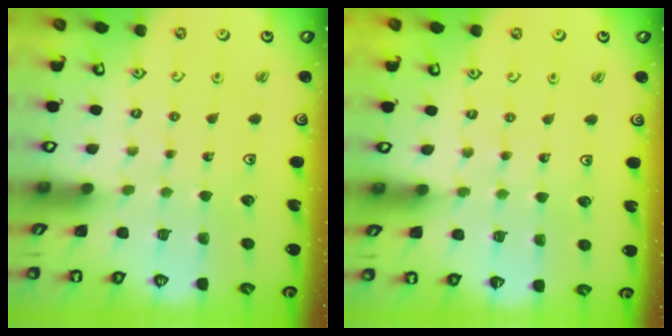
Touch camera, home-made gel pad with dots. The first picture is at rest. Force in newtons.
{"total": 2.9, "press": 2.8, "slide": 0.5}